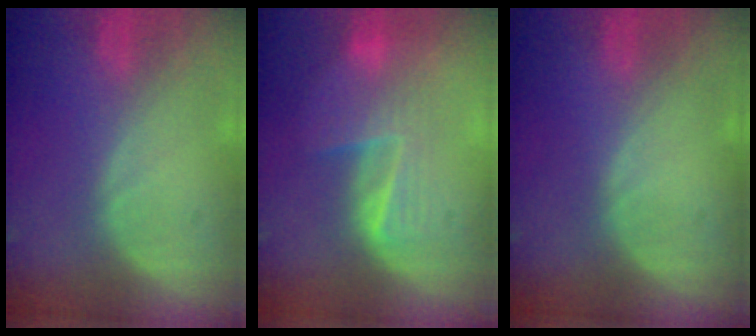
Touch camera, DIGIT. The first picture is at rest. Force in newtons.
{"total": 6.9, "press": 6.4, "slide": 2.5}
{"total": 0.0}